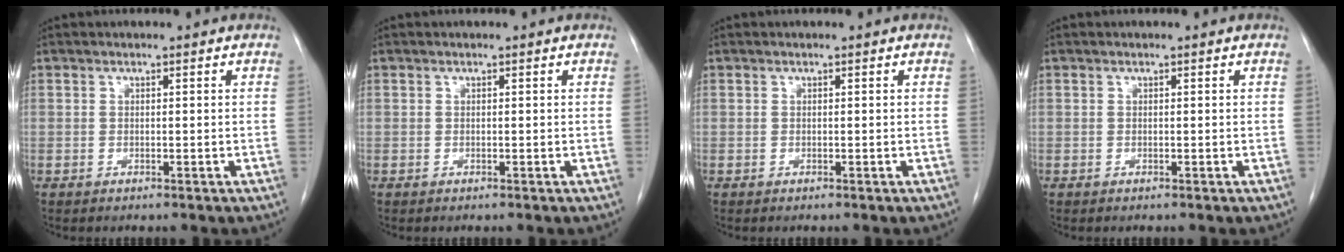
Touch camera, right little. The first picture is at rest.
{"total": 0.0}
{"total": 0.0}
{"total": 0.0}